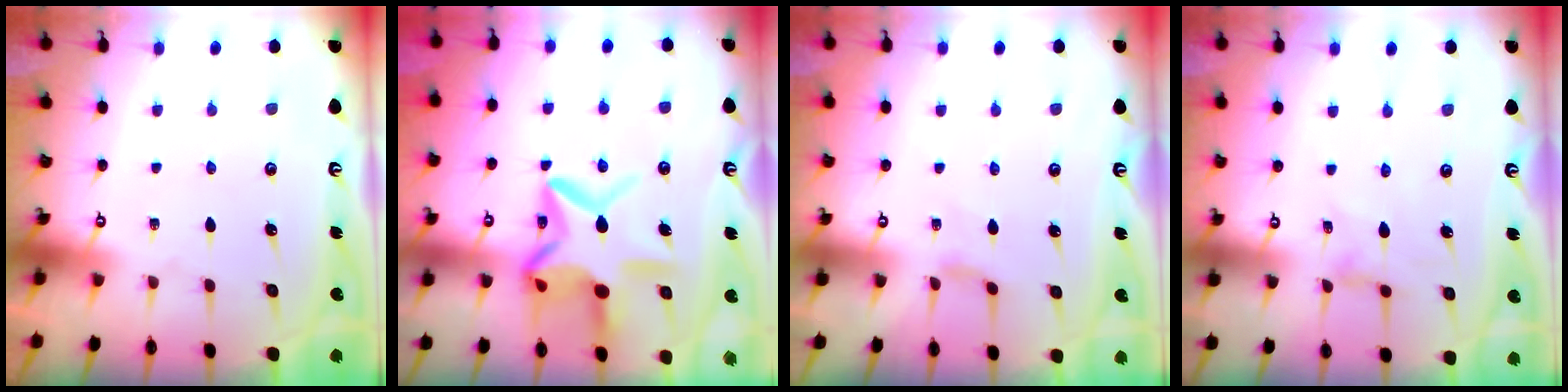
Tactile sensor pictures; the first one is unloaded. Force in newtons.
{"total": 15.7, "press": 15.6, "slide": 1.2}
{"total": 1.9, "press": 1.9, "slide": 0.4}
{"total": 1.5, "press": 1.4, "slide": 0.4}